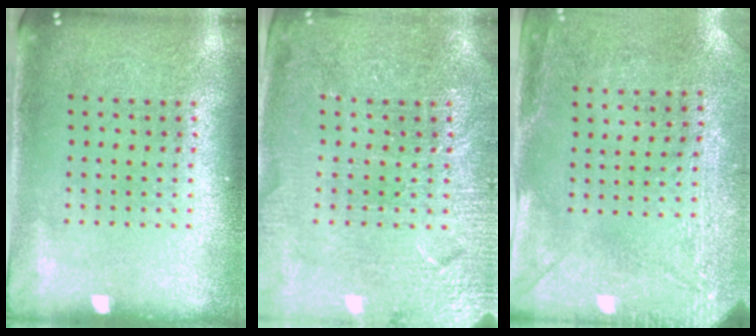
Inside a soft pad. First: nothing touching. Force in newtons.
{"total": 3.5, "press": 3.4, "slide": 0.7}
{"total": 3.1, "press": 2.4, "slide": 2.0}